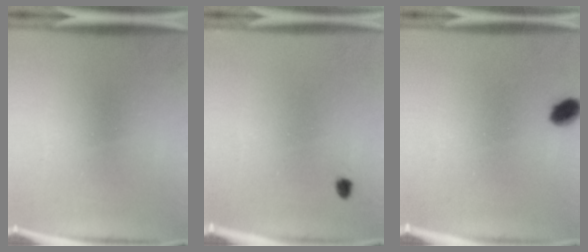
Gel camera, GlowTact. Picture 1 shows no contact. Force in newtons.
{"total": 1.0}
{"total": 4.0}